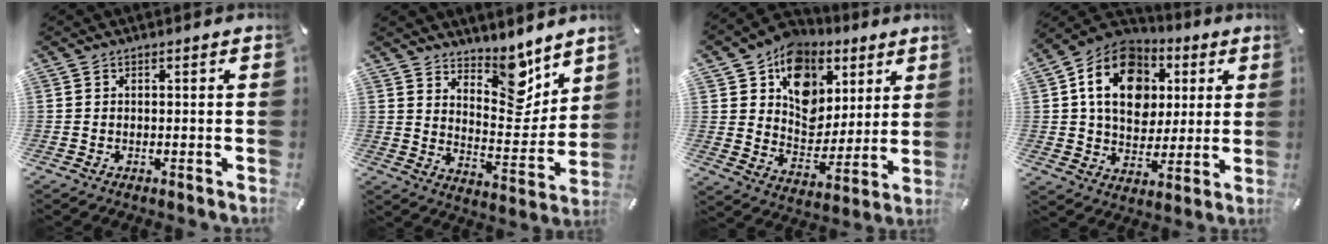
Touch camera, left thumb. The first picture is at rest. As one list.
[{"total": 10.8, "force": [8.9, 5.3, 3.0], "torque": [-0.025, -0.095, 0.160]}, {"total": 13.1, "force": [5.9, 10.8, 4.4], "torque": [-0.075, -0.042, 0.111]}, {"total": 17.2, "force": [5.5, 13.4, 9.3], "torque": [-0.165, -0.011, 0.101]}]